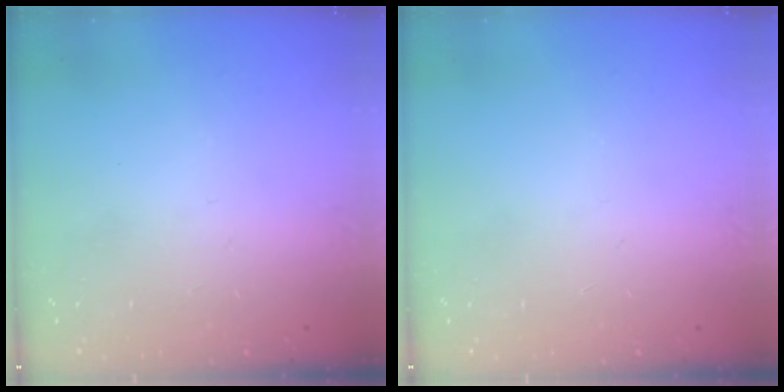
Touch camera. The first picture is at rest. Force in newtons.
{"total": 0.0}